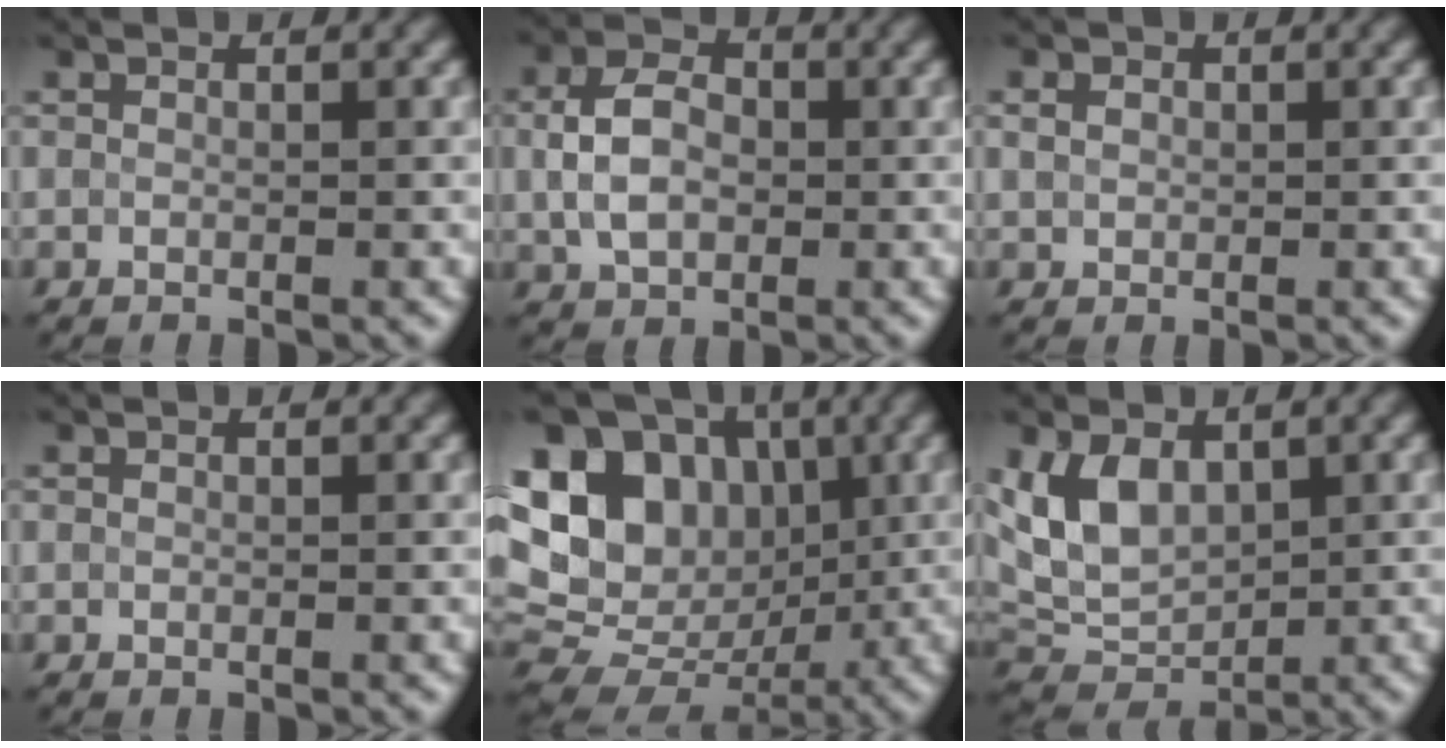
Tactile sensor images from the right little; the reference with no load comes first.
{"total": 4.9, "force": [0.2, 3.5, 3.5], "torque": [-0.076, 0.007, -0.001]}
{"total": 1.0, "force": [0.3, 0.9, 0.4], "torque": [-0.007, 0.005, 0.003]}
{"total": 0.0}
{"total": 17.1, "force": [3.3, 13.8, 9.5], "torque": [-0.199, 0.037, 0.055]}
{"total": 5.9, "force": [1.6, 3.9, 4.1], "torque": [-0.081, 0.001, 0.027]}